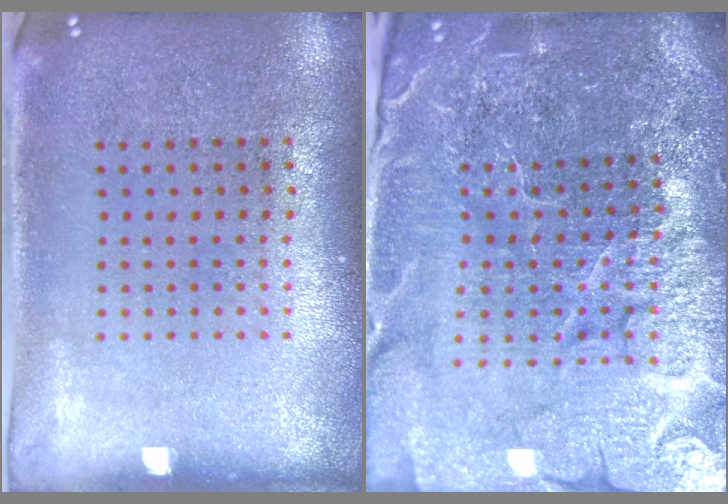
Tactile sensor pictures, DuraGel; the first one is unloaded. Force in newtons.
{"total": 6.1, "press": 5.4, "slide": 2.8}